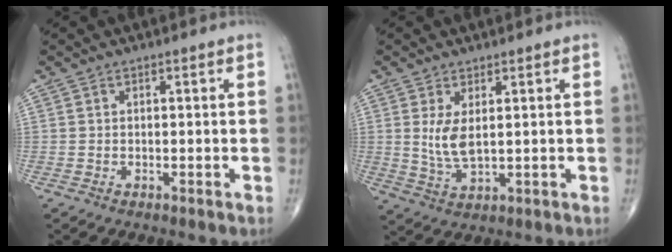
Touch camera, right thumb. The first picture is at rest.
{"total": 5.3, "force": [1.2, 2.2, 4.7], "torque": [-0.094, -0.016, 0.032]}